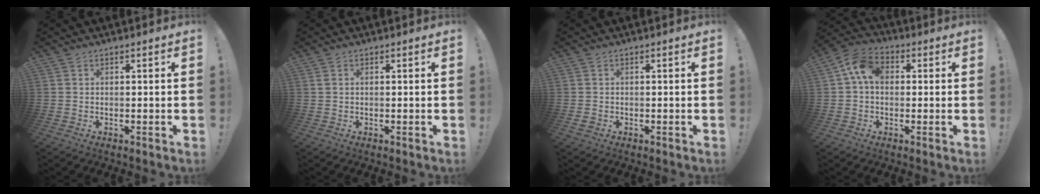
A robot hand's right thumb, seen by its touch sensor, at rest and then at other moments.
{"total": 0.6, "force": [0.2, 0.3, 0.5], "torque": [-0.018, 0.005, 0.005]}
{"total": 0.9, "force": [-0.5, 0.7, 0.3], "torque": [-0.009, 0.004, -0.009]}
{"total": 9.3, "force": [1.7, 6.6, 6.3], "torque": [-0.112, 0.012, 0.037]}